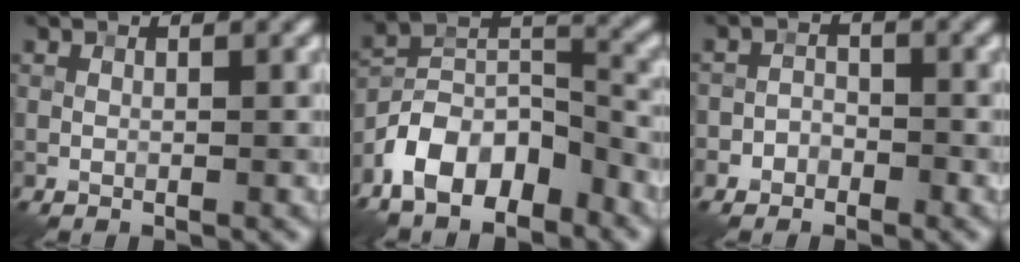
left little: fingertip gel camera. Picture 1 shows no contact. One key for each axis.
{"total": 8.5, "fx": -5.8, "fy": 3.8, "fz": 4.8, "tx": -0.082, "ty": 0.003, "tz": -0.121}
{"total": 1.9, "fx": -1.2, "fy": 1.5, "fz": 0.3, "tx": 0.018, "ty": 0.010, "tz": -0.031}